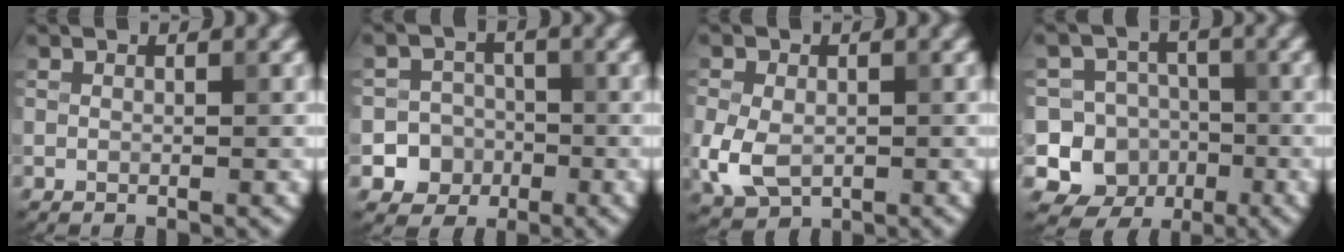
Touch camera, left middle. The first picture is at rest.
{"total": 5.3, "force": [-2.1, 4.8, 0.6], "torque": [0.017, -0.001, -0.051]}
{"total": 4.8, "force": [-1.0, 3.4, 3.2], "torque": [-0.075, -0.009, -0.018]}
{"total": 12.0, "force": [-3.8, 11.1, 2.7], "torque": [-0.053, -0.004, -0.073]}